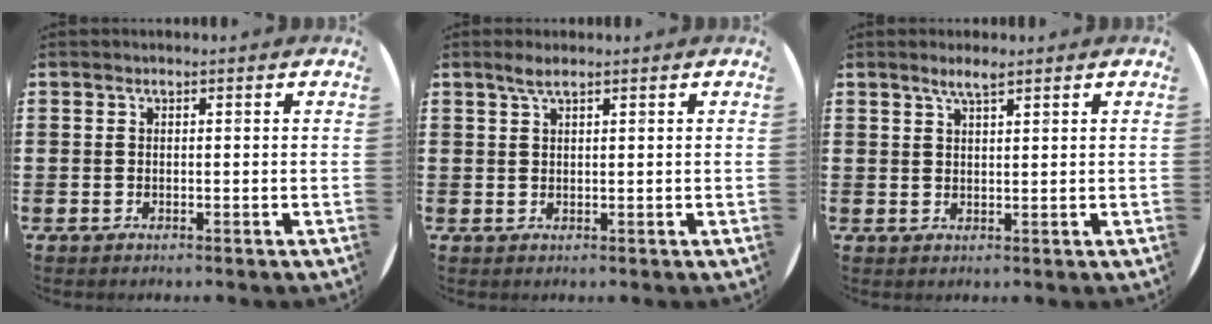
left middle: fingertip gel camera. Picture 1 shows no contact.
{"total": 1.9, "force": [1.3, 0.2, 1.4], "torque": [-0.028, 0.004, 0.023]}
{"total": 2.6, "force": [2.0, 0.3, 1.5], "torque": [-0.033, 0.003, 0.036]}